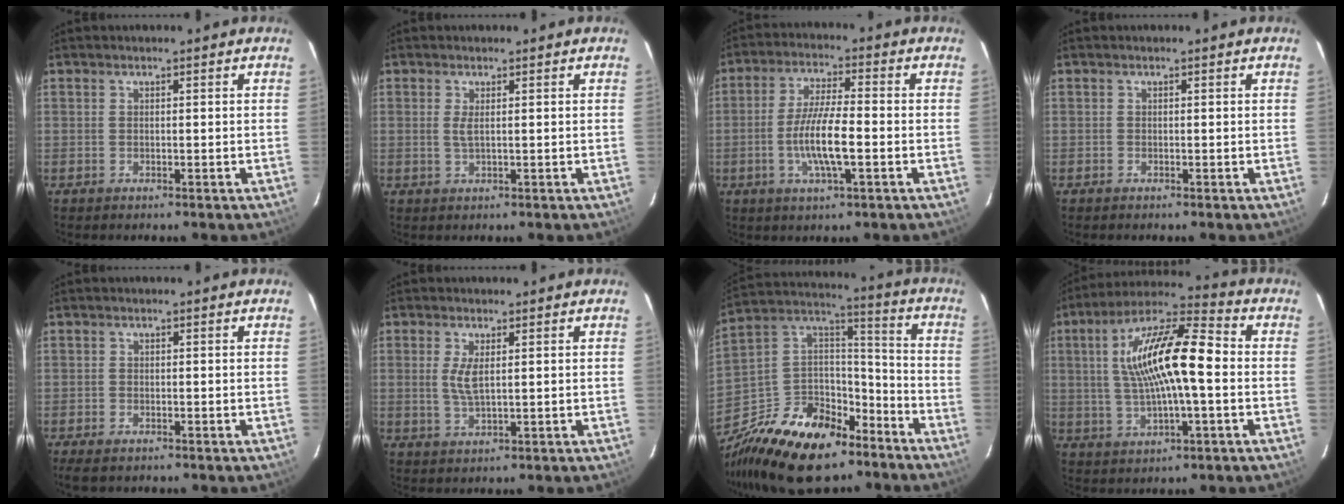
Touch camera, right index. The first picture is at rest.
{"total": 2.0, "force": [0.4, 0.3, 2.0], "torque": [-0.040, -0.003, 0.006]}
{"total": 9.1, "force": [-2.4, 1.6, 8.6], "torque": [-0.169, -0.004, -0.046]}
{"total": 0.0}
{"total": 3.4, "force": [-2.5, 1.3, 1.8], "torque": [-0.043, -0.012, -0.047]}
{"total": 3.7, "force": [0.7, 1.2, 3.4], "torque": [-0.069, -0.005, 0.014]}
{"total": 24.9, "force": [-15.6, 14.3, 13.1], "torque": [-0.289, 0.041, -0.246]}
{"total": 16.3, "force": [0.8, 4.3, 15.7], "torque": [-0.290, 0.019, 0.008]}